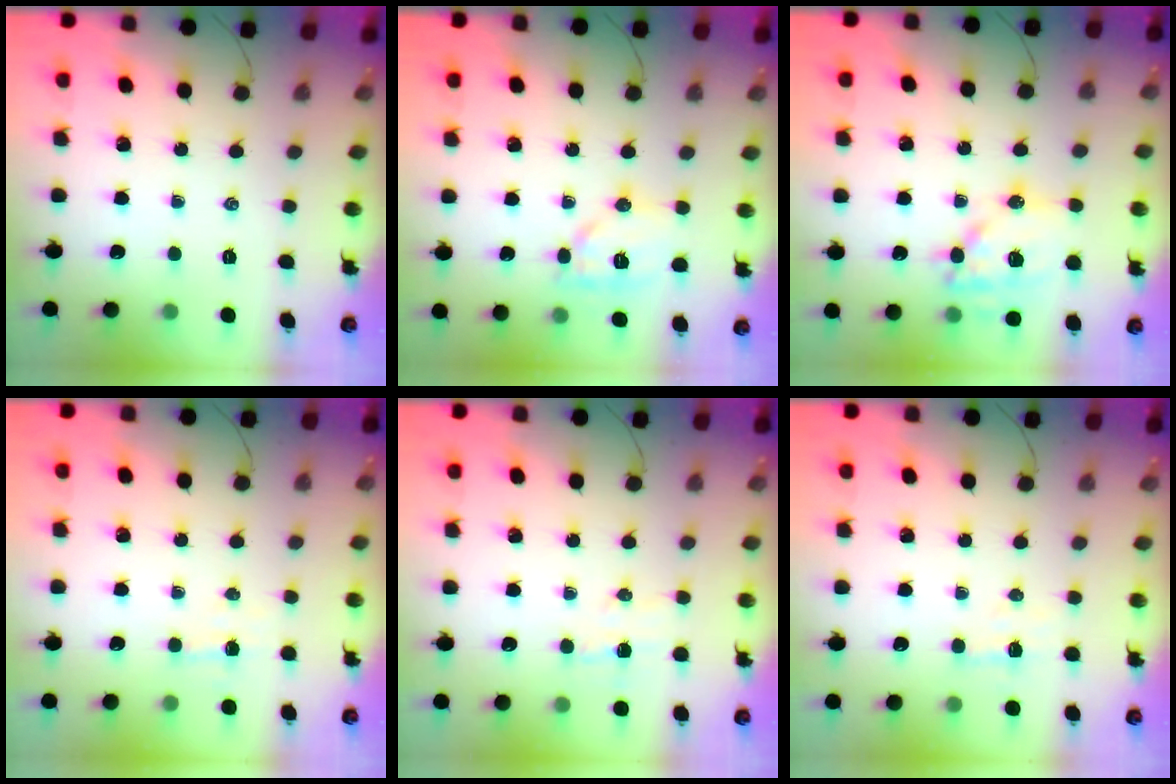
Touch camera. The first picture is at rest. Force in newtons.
{"total": 11.4, "press": 11.4, "slide": 0.5}
{"total": 16.1, "press": 15.9, "slide": 3.0}
{"total": 3.2, "press": 3.1, "slide": 0.8}
{"total": 5.4, "press": 5.3, "slide": 1.1}
{"total": 5.2, "press": 5.1, "slide": 1.0}